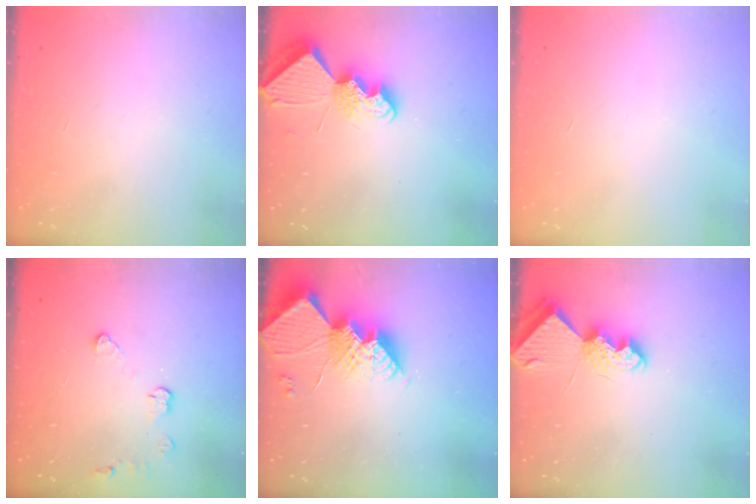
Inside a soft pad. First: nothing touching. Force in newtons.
{"total": 8.5, "press": 8.4, "slide": 0.8}
{"total": 0.0}
{"total": 4.5, "press": 4.5, "slide": 0.6}
{"total": 16.4, "press": 16.3, "slide": 1.2}
{"total": 8.3, "press": 8.3, "slide": 0.3}